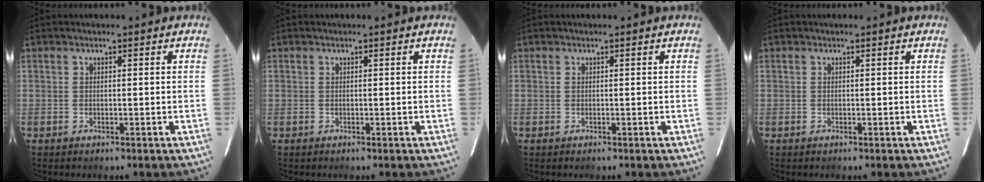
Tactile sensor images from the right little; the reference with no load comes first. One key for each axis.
{"total": 0.0}
{"total": 0.0}
{"total": 0.0}